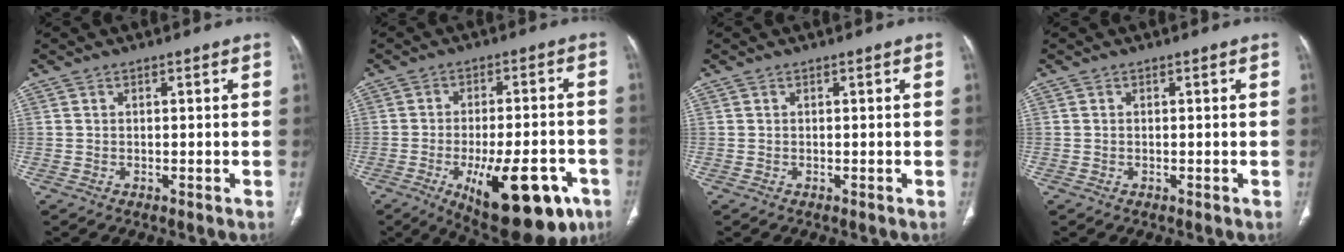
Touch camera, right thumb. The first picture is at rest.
{"total": 19.8, "force": [-8.7, 7.9, 16.0], "torque": [-0.189, 0.020, -0.107]}
{"total": 0.0}
{"total": 0.0}